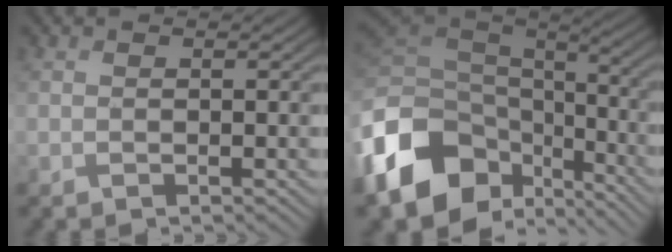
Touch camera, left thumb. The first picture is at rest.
{"total": 15.4, "force": [-6.9, 10.9, 8.4], "torque": [-0.219, -0.031, -0.126]}